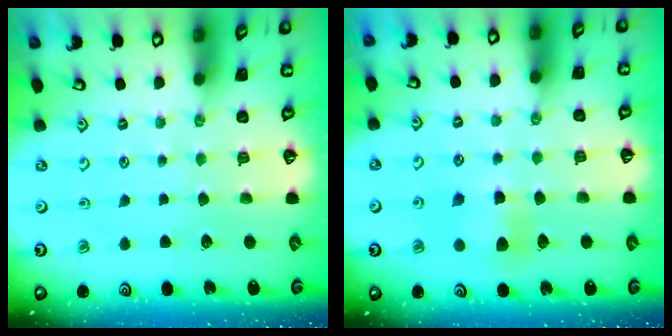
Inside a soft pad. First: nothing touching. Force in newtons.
{"total": 7.3, "press": 7.3, "slide": 0.6}